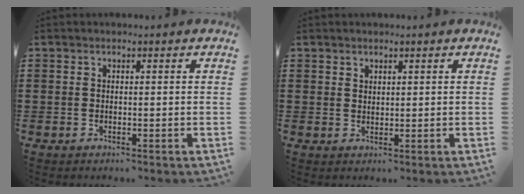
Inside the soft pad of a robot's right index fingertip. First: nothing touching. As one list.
[{"total": 1.2, "force": [1.1, 0.5, 0.0], "torque": [-0.002, 0.002, 0.021]}]